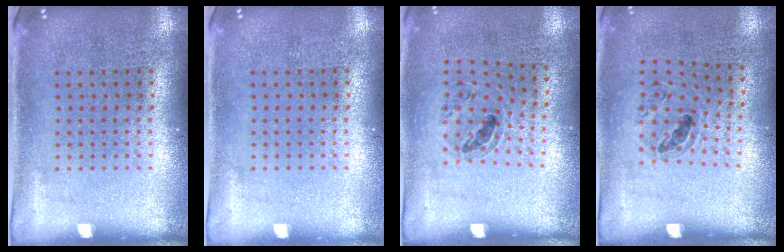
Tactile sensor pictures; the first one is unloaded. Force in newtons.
{"total": 0.0}
{"total": 1.0, "press": 0.9, "slide": 0.4}
{"total": 1.0, "press": 0.9, "slide": 0.4}